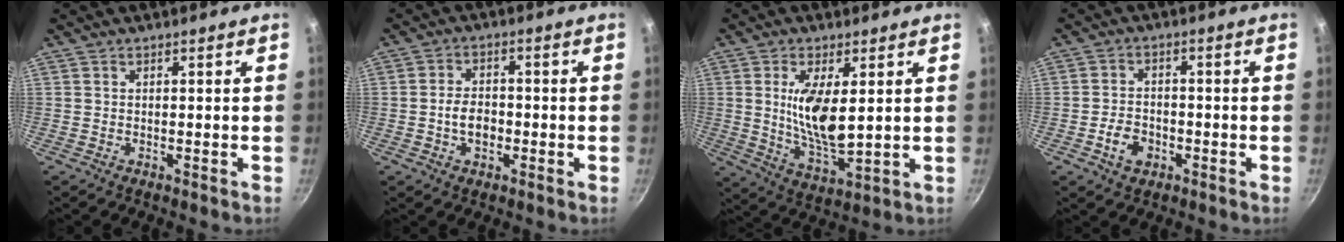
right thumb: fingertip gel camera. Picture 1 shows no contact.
{"total": 4.9, "force": [-1.3, 3.3, 3.3], "torque": [-0.043, 0.016, -0.025]}
{"total": 11.2, "force": [2.3, 4.4, 10.1], "torque": [-0.185, -0.028, 0.050]}
{"total": 4.9, "force": [-2.1, 3.5, 2.8], "torque": [-0.041, 0.017, -0.039]}